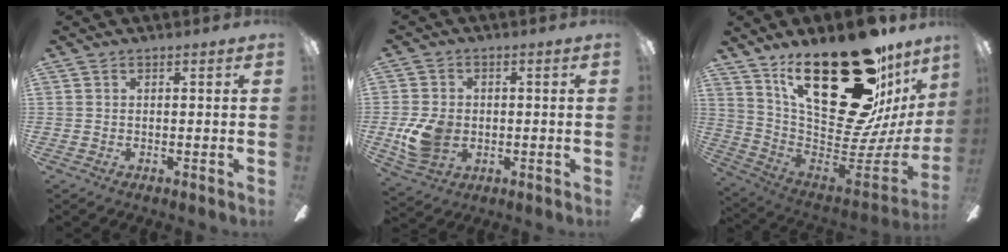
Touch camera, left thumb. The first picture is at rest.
{"total": 9.0, "force": [-1.4, 6.9, 5.5], "torque": [-0.119, 0.007, -0.027]}
{"total": 35.8, "force": [18.7, 15.3, 26.4], "torque": [-0.366, -0.141, 0.358]}